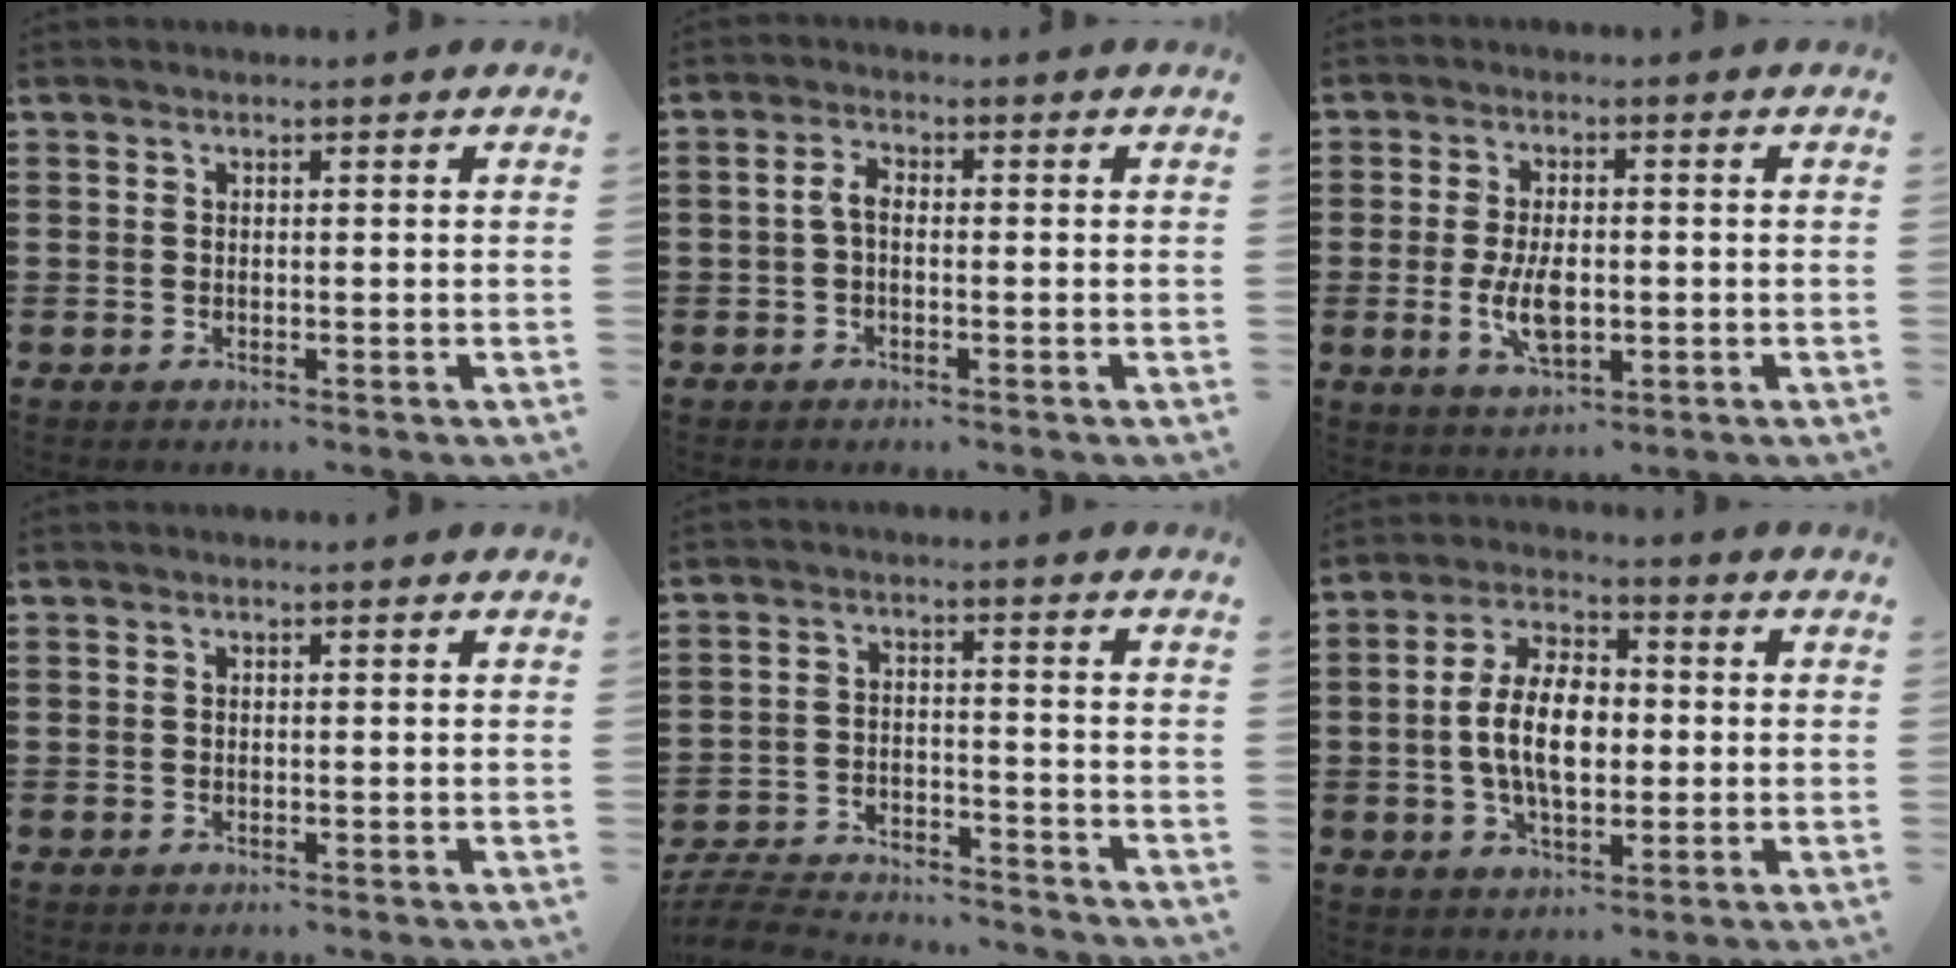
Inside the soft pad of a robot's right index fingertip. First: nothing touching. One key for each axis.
{"total": 2.5, "fx": -0.4, "fy": 1.1, "fz": 2.2, "tx": -0.058, "ty": -0.001, "tz": -0.014}
{"total": 6.5, "fx": -1.1, "fy": 3.4, "fz": 5.5, "tx": -0.114, "ty": -0.005, "tz": -0.024}
{"total": 0.0}
{"total": 5.8, "fx": -5.7, "fy": 0.6, "fz": 0.9, "tx": -0.032, "ty": 0.001, "tz": -0.116}
{"total": 9.0, "fx": -0.5, "fy": 4.9, "fz": 7.5, "tx": -0.166, "ty": 0.009, "tz": -0.015}